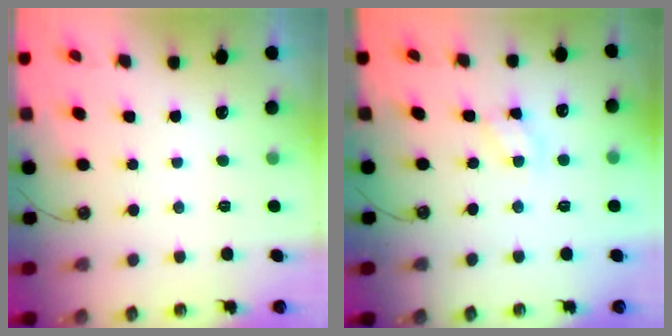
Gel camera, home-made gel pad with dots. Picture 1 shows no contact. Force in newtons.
{"total": 4.1, "press": 4.0, "slide": 0.4}